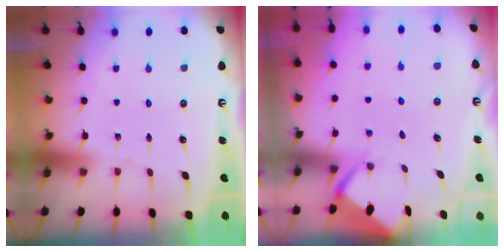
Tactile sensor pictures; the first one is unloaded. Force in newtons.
{"total": 2.8, "press": 2.7, "slide": 0.4}